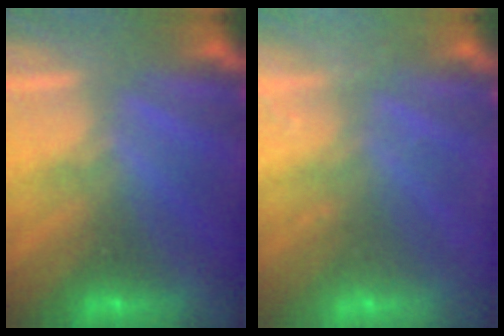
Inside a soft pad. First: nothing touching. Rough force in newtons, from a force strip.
{"total": 2.4}